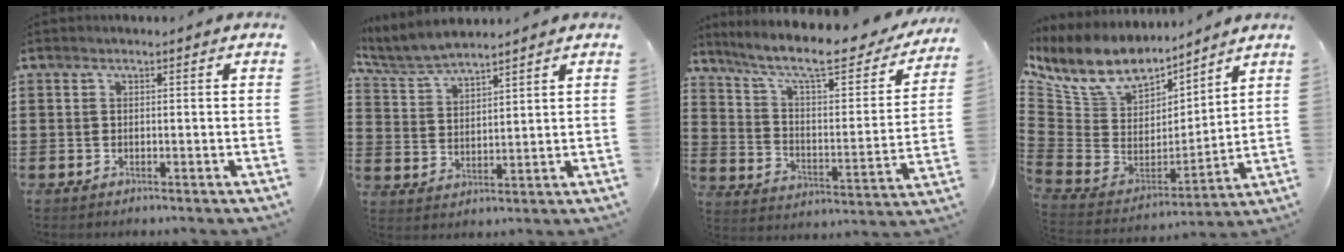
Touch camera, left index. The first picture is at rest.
{"total": 5.2, "force": [4.9, 0.5, 1.6], "torque": [-0.049, -0.018, 0.088]}
{"total": 11.0, "force": [8.6, 1.6, 6.7], "torque": [-0.145, -0.055, 0.140]}
{"total": 8.9, "force": [7.2, 4.3, 3.1], "torque": [-0.111, -0.054, 0.131]}